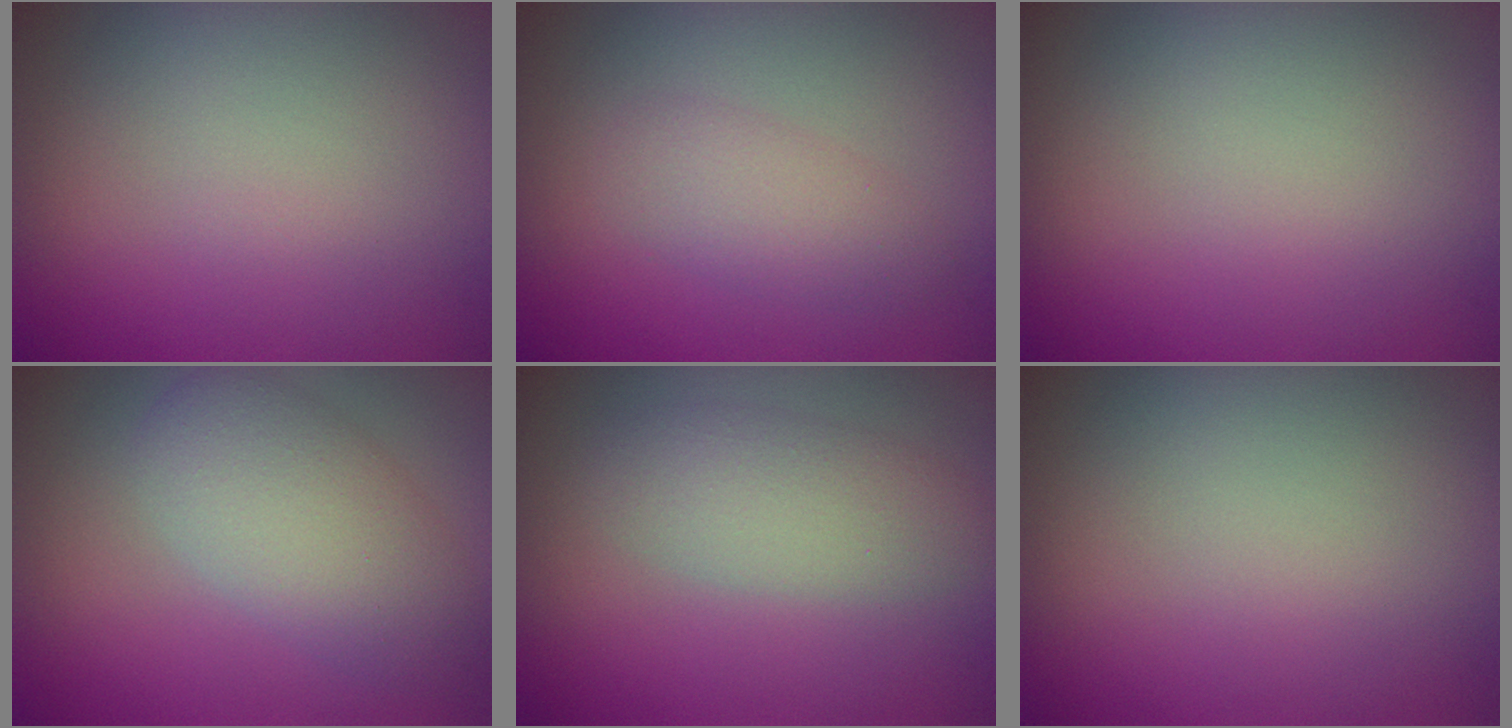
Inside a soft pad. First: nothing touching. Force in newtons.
{"total": 2.6, "press": 2.6, "slide": 0.1}
{"total": 0.0}
{"total": 5.1, "press": 5.1, "slide": 0.2}
{"total": 3.5, "press": 3.5, "slide": 0.1}
{"total": 0.0}